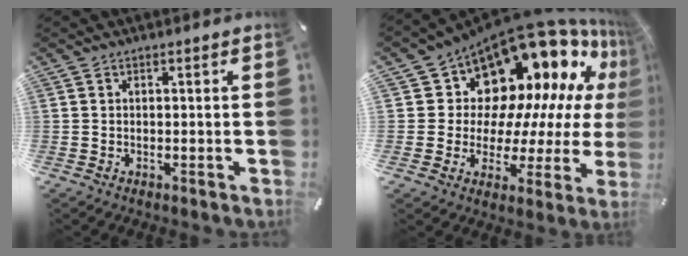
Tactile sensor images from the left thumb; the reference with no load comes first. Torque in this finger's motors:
{"motor_torque": [1.28, 1.19, 1.20, 0.67, 0.05]}